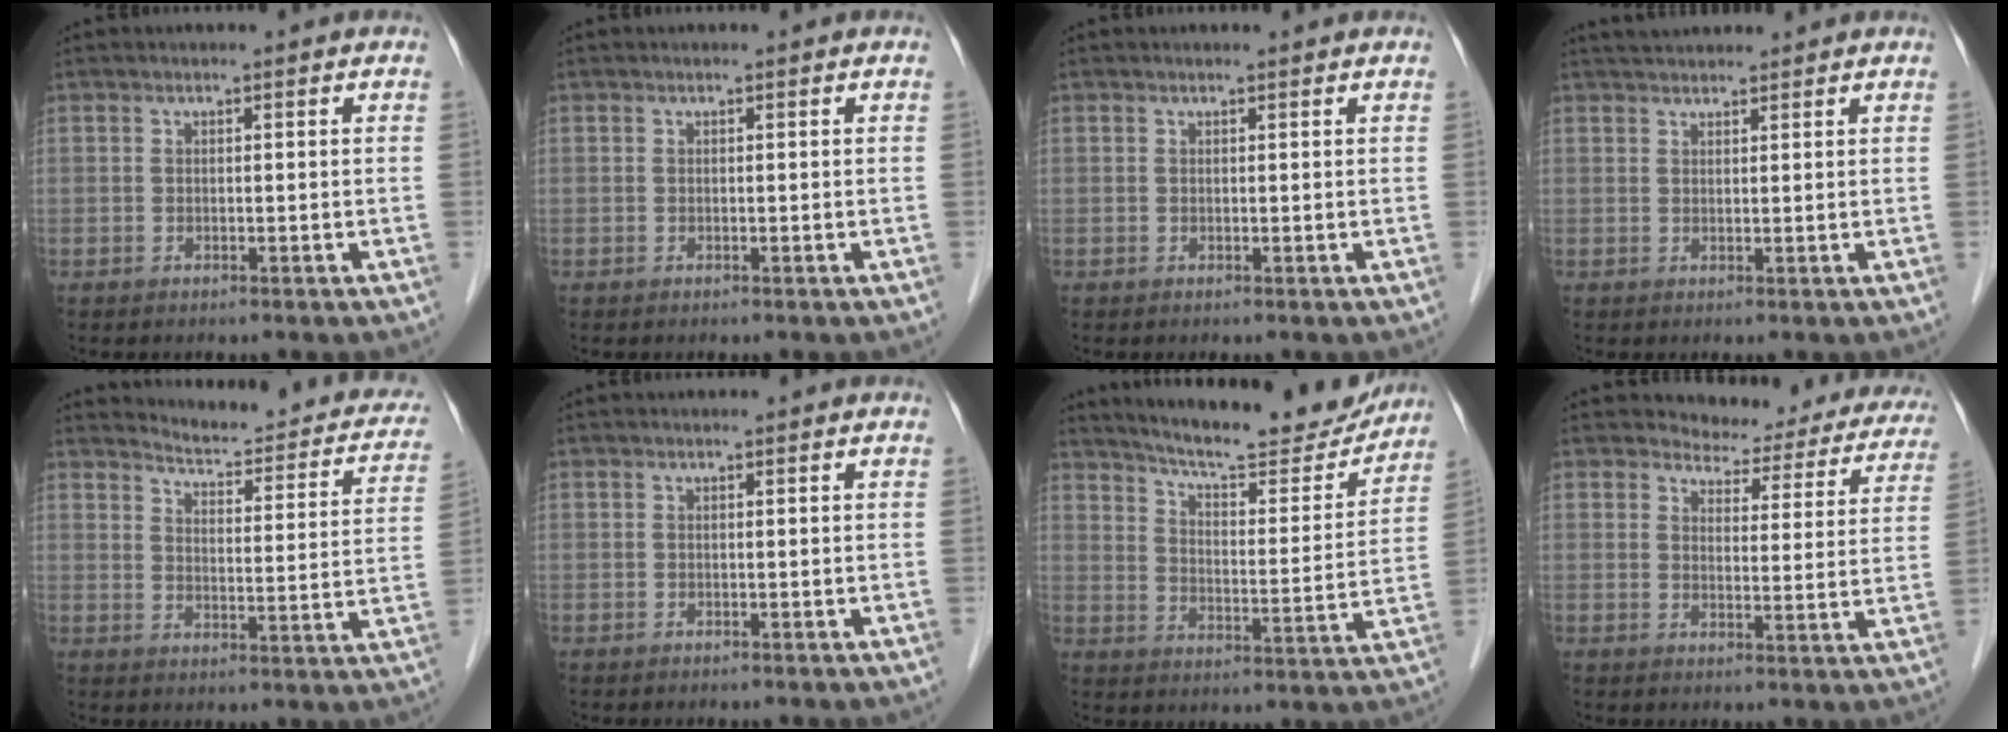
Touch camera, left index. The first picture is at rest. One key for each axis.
{"total": 0.0}
{"total": 0.7, "fx": 0.6, "fy": 0.0, "fz": 0.2, "tx": -0.009, "ty": 0.003, "tz": 0.010}
{"total": 4.2, "fx": 3.9, "fy": 0.7, "fz": 1.2, "tx": -0.019, "ty": 0.036, "tz": 0.065}
{"total": 16.1, "fx": 14.9, "fy": 3.5, "fz": 5.0, "tx": -0.049, "ty": -0.038, "tz": 0.163}
{"total": 0.0}
{"total": 18.7, "fx": 17.2, "fy": 2.5, "fz": 6.8, "tx": -0.103, "ty": -0.027, "tz": 0.236}
{"total": 13.0, "fx": 12.0, "fy": 4.3, "fz": 2.5, "tx": -0.002, "ty": -0.021, "tz": 0.117}